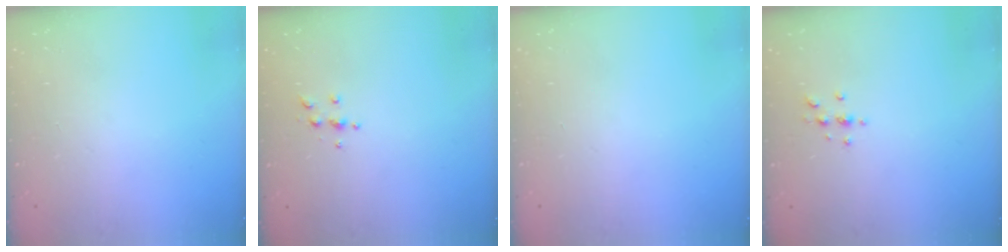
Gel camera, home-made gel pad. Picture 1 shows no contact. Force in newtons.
{"total": 5.3, "press": 5.3, "slide": 0.5}
{"total": 0.6, "press": 0.0, "slide": 0.6}
{"total": 2.9, "press": 2.9, "slide": 0.4}